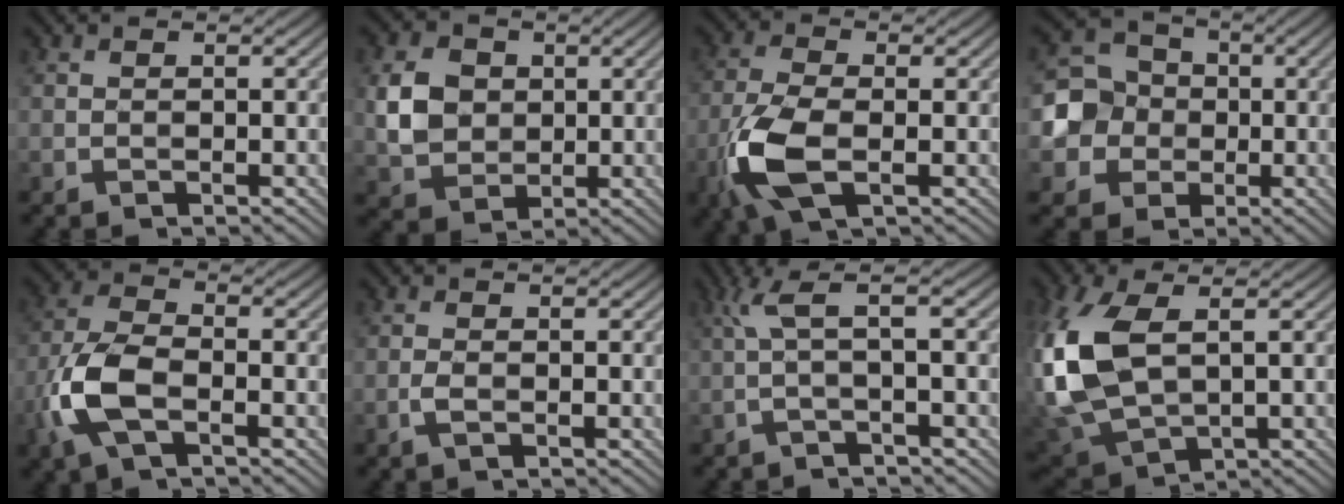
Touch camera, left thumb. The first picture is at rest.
{"total": 6.5, "force": [1.0, 5.4, 3.3], "torque": [-0.087, 0.004, 0.018]}
{"total": 8.5, "force": [-2.8, 3.8, 7.1], "torque": [-0.175, -0.006, -0.065]}
{"total": 8.2, "force": [-0.9, 7.8, 2.3], "torque": [-0.068, 0.003, -0.042]}
{"total": 8.3, "force": [-3.0, 4.0, 6.6], "torque": [-0.163, 0.002, -0.074]}
{"total": 1.6, "force": [-0.5, 0.5, 1.4], "torque": [-0.032, 0.003, -0.013]}
{"total": 5.1, "force": [0.8, 0.6, 5.0], "torque": [-0.094, 0.019, 0.009]}
{"total": 12.2, "force": [1.6, 6.9, 9.9], "torque": [-0.275, -0.001, 0.037]}